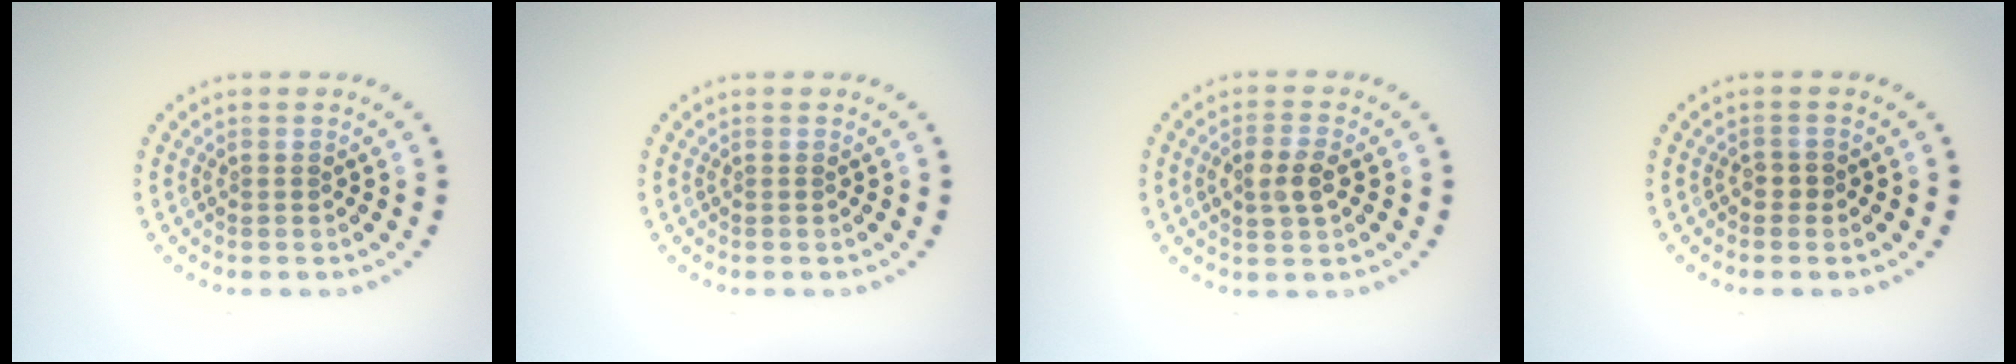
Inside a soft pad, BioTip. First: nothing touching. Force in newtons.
{"total": 0.0}
{"total": 2.5, "press": 2.4, "slide": 0.6}
{"total": 0.6, "press": 0.5, "slide": 0.3}